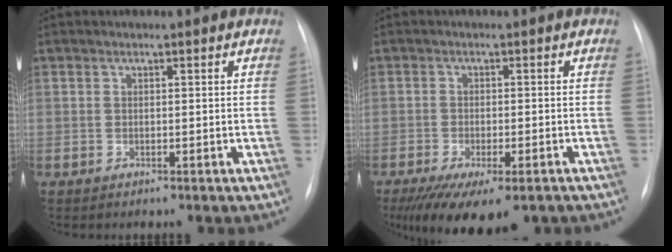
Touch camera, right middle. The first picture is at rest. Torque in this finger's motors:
{"motor_torque": [1.20, -0.94, 0.26, 0.10]}